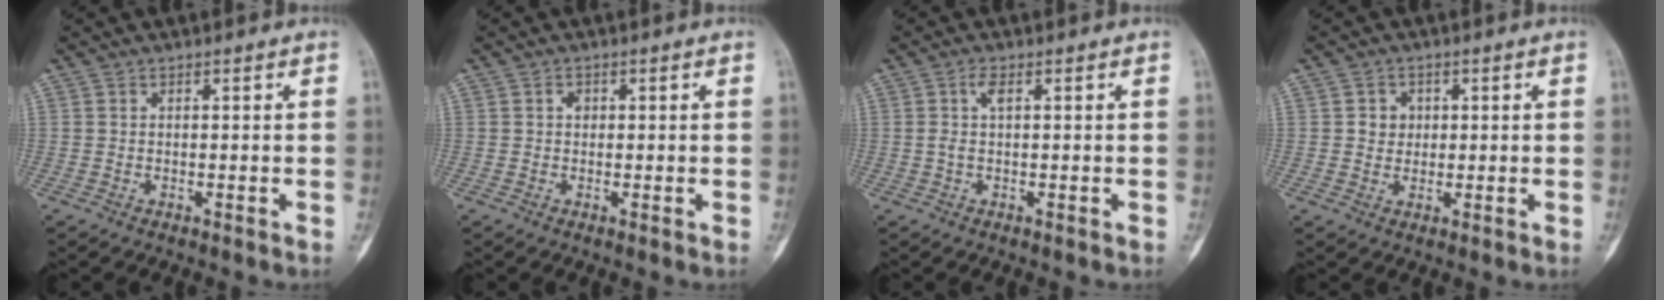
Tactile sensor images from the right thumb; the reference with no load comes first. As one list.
[{"total": 1.1, "force": [0.3, 0.9, 0.5], "torque": [-0.001, 0.003, 0.002]}, {"total": 2.3, "force": [0.6, 0.7, 2.1], "torque": [-0.051, 0.010, 0.012]}, {"total": 3.1, "force": [0.6, 2.8, 1.1], "torque": [0.003, 0.003, 0.006]}]